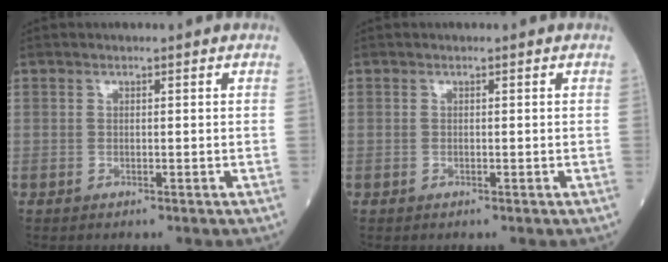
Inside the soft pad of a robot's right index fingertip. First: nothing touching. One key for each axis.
{"total": 0.0}